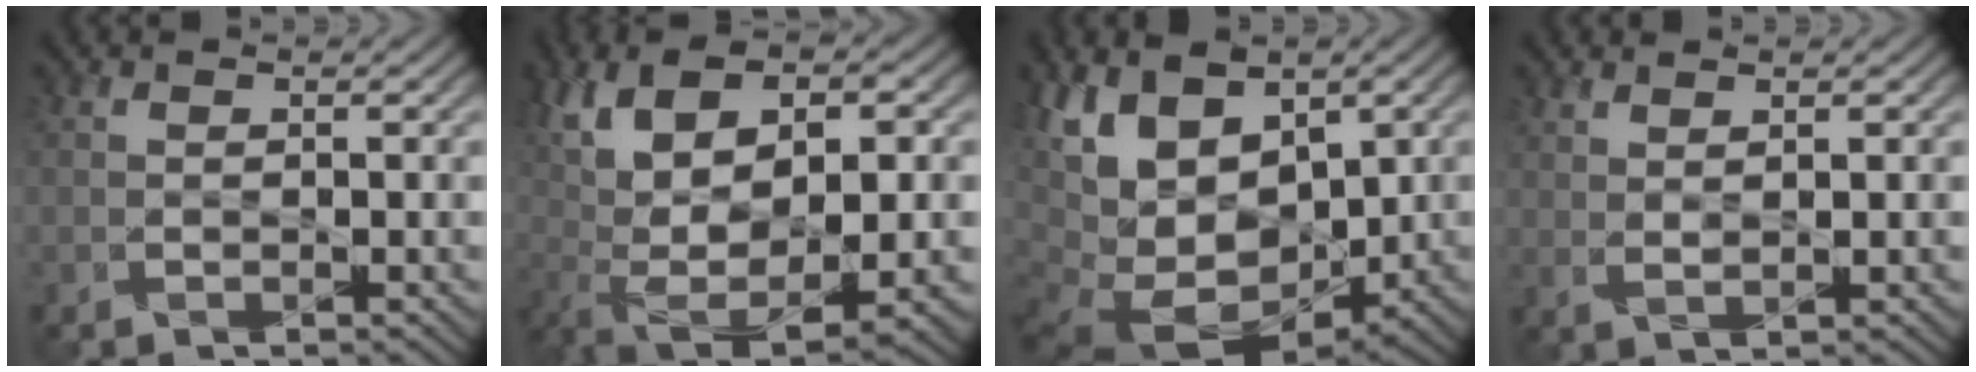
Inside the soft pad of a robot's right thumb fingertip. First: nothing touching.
{"total": 14.7, "force": [0.9, 7.2, 12.8], "torque": [-0.235, 0.003, 0.030]}
{"total": 15.5, "force": [1.2, 10.4, 11.4], "torque": [-0.225, -0.003, 0.054]}
{"total": 1.5, "force": [1.2, -0.2, 0.9], "torque": [-0.015, -0.004, 0.029]}